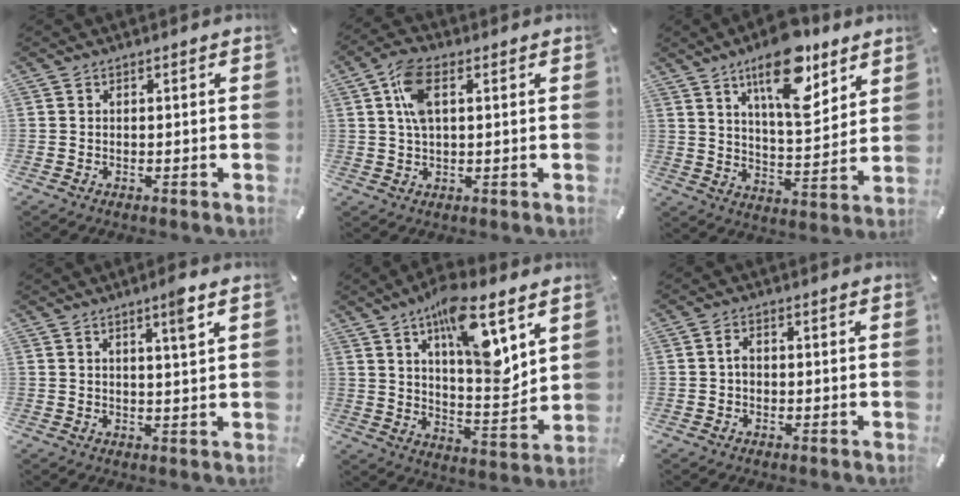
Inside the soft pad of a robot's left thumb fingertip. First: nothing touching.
{"total": 7.6, "force": [2.0, 3.8, 6.3], "torque": [-0.135, 0.003, 0.030]}
{"total": 16.9, "force": [10.3, 7.1, 11.3], "torque": [-0.177, -0.048, 0.172]}
{"total": 4.5, "force": [2.6, 0.0, 3.7], "torque": [-0.063, -0.009, 0.038]}
{"total": 16.6, "force": [9.2, 5.7, 12.5], "torque": [-0.191, -0.051, 0.148]}
{"total": 1.9, "force": [-0.2, 1.3, 1.3], "torque": [-0.024, 0.005, -0.005]}